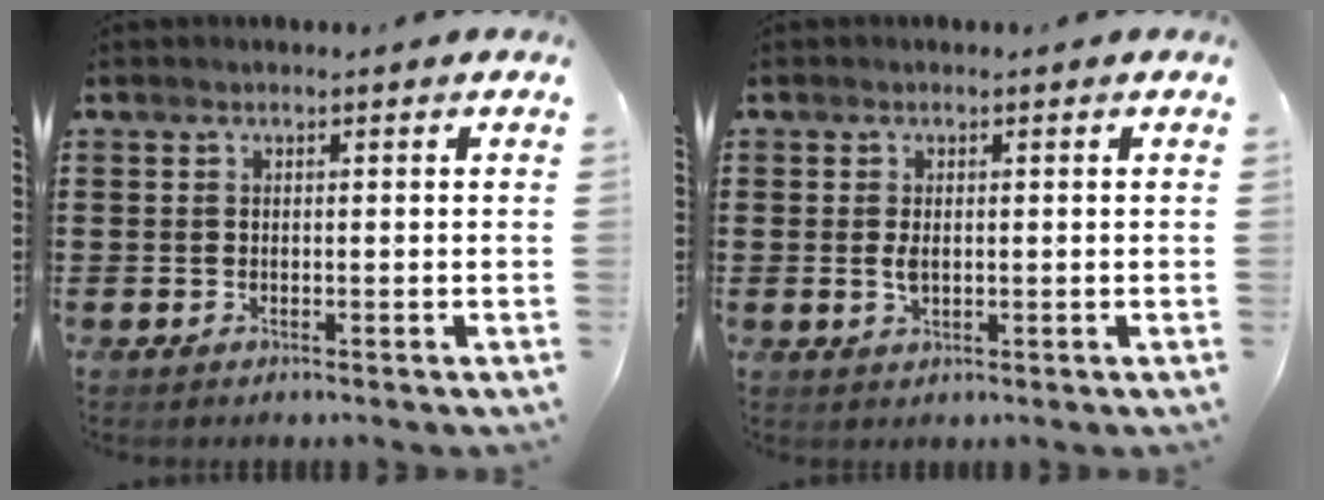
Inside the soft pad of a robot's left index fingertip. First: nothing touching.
{"total": 1.9, "force": [0.0, 1.0, 1.7], "torque": [-0.041, -0.001, -0.004]}